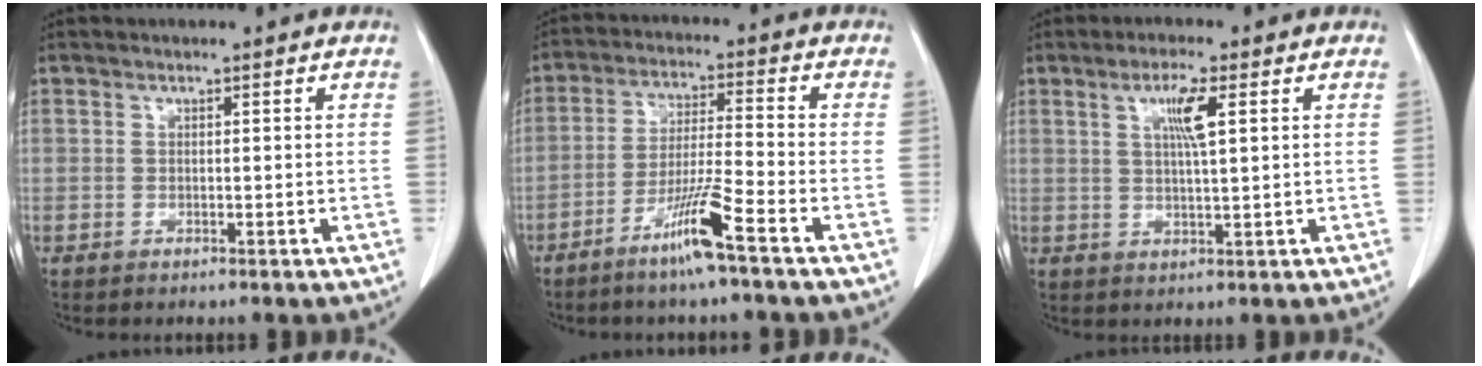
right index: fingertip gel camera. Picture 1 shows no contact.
{"total": 8.2, "force": [-5.1, -0.9, 6.4], "torque": [-0.119, -0.014, -0.101]}
{"total": 4.8, "force": [1.7, 0.1, 4.5], "torque": [-0.082, -0.001, 0.031]}